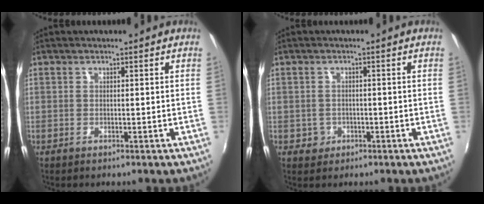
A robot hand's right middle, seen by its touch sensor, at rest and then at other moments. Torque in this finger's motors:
{"motor_torque": [0.17, -0.14, -0.02, -0.01]}